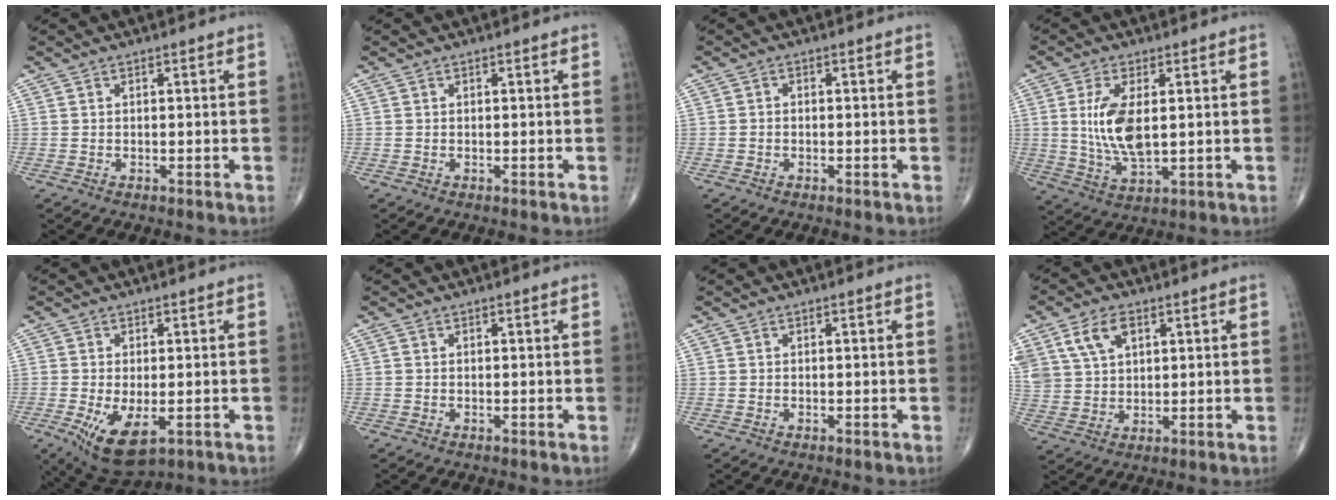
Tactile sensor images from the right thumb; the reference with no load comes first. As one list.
[{"total": 0.0}, {"total": 0.6, "force": [-0.3, 0.4, 0.3], "torque": [-0.002, 0.002, -0.011]}, {"total": 9.9, "force": [1.3, 4.5, 8.8], "torque": [-0.178, -0.014, 0.033]}, {"total": 9.1, "force": [-2.9, 4.1, 7.6], "torque": [-0.136, -0.017, -0.036]}, {"total": 0.0}, {"total": 0.0}, {"total": 9.3, "force": [4.3, 6.0, 5.7], "torque": [-0.108, -0.004, 0.091]}]